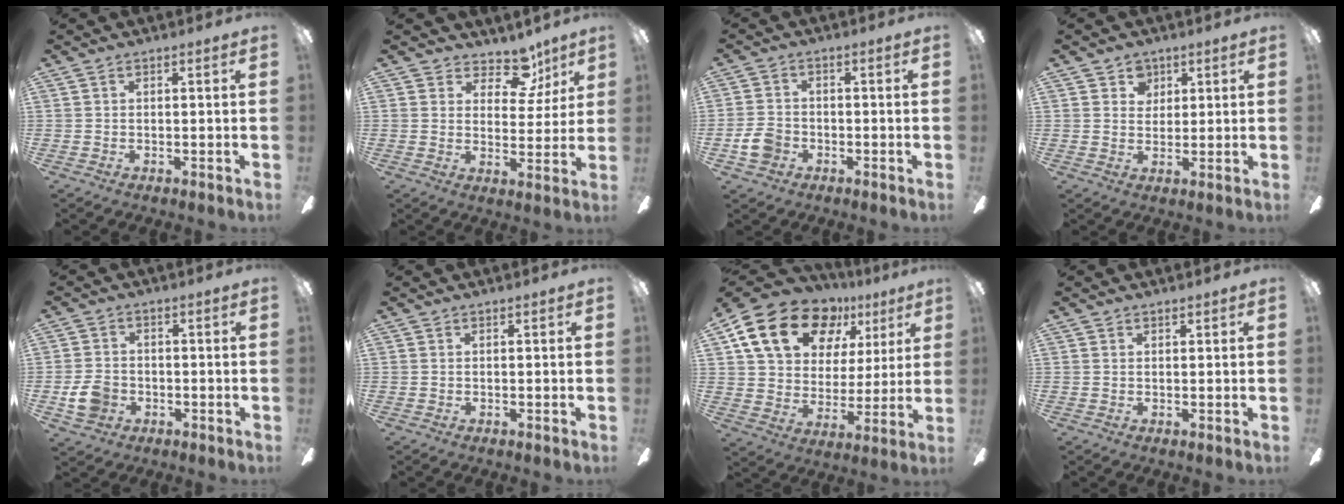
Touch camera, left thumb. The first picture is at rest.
{"total": 9.5, "force": [6.8, 5.5, 3.8], "torque": [-0.052, -0.040, 0.123]}
{"total": 5.5, "force": [-2.2, 4.3, 2.6], "torque": [-0.060, 0.013, -0.042]}
{"total": 4.5, "force": [2.6, 3.6, 0.6], "torque": [-0.004, -0.002, 0.044]}
{"total": 6.4, "force": [-1.9, 5.4, 3.0], "torque": [-0.061, 0.013, -0.033]}
{"total": 0.0}
{"total": 19.7, "force": [11.6, 12.8, 9.3], "torque": [-0.168, -0.051, 0.213]}
{"total": 0.8, "force": [0.7, 0.4, 0.0], "torque": [0.000, 0.002, 0.013]}